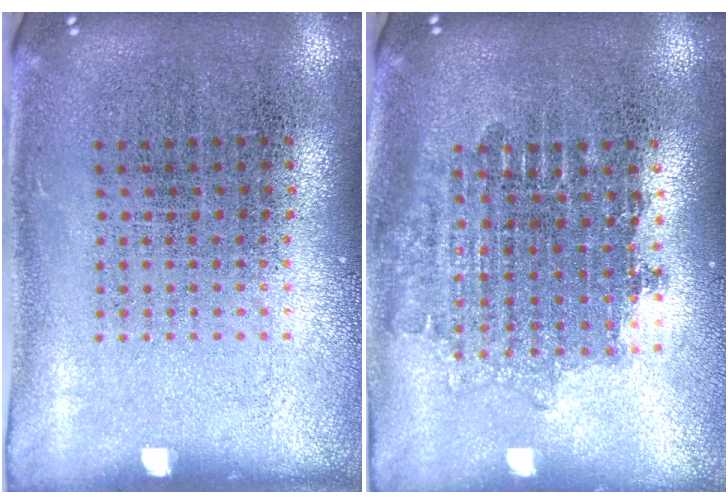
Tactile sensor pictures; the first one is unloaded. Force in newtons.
{"total": 1.7, "press": 1.4, "slide": 1.0}